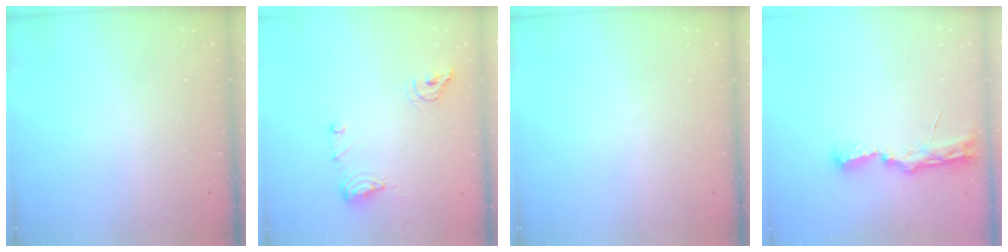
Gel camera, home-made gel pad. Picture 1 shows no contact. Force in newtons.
{"total": 8.9, "press": 8.8, "slide": 1.4}
{"total": 0.0}
{"total": 8.0, "press": 8.0, "slide": 0.8}